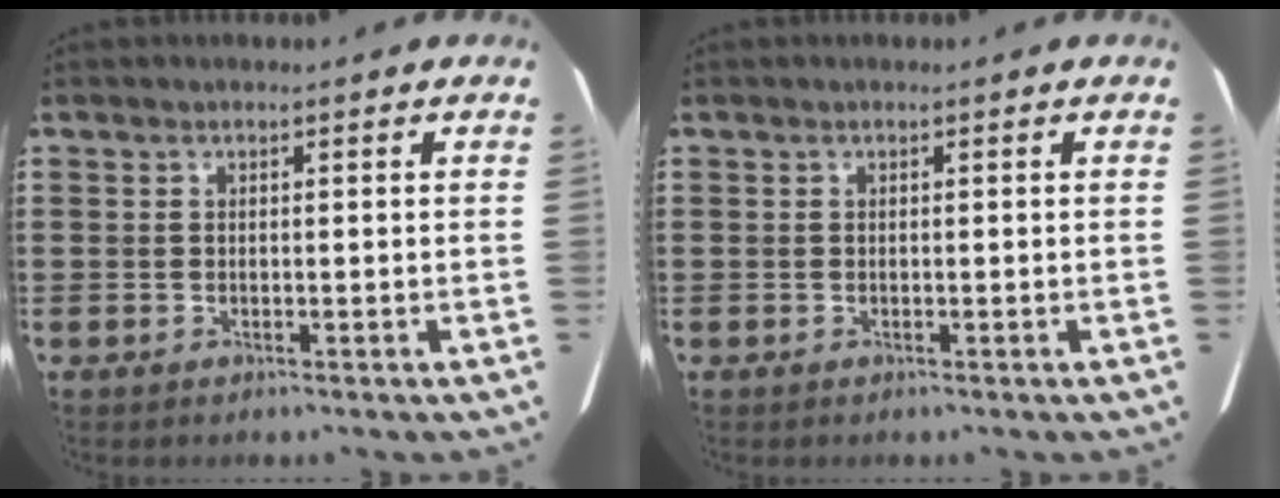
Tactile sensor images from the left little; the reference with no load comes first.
{"total": 0.0}